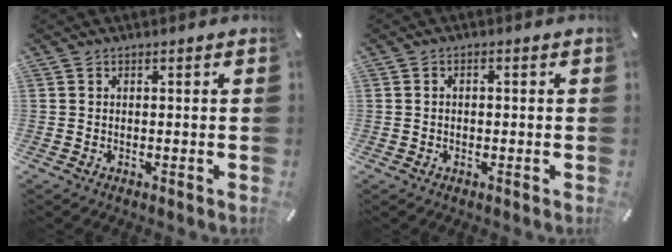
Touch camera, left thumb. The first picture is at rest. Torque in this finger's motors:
{"motor_torque": [-0.13, -0.58, 0.06, 0.11, -0.09]}